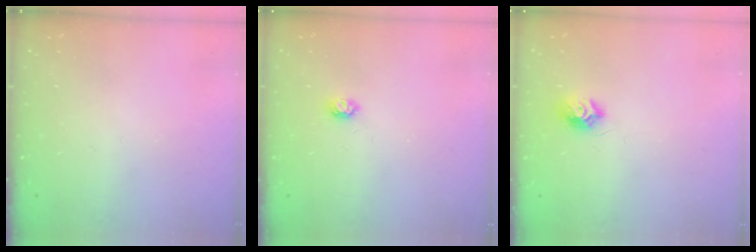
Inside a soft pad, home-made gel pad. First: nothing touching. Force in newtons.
{"total": 4.2, "press": 4.2, "slide": 0.5}
{"total": 7.9, "press": 7.9, "slide": 0.4}